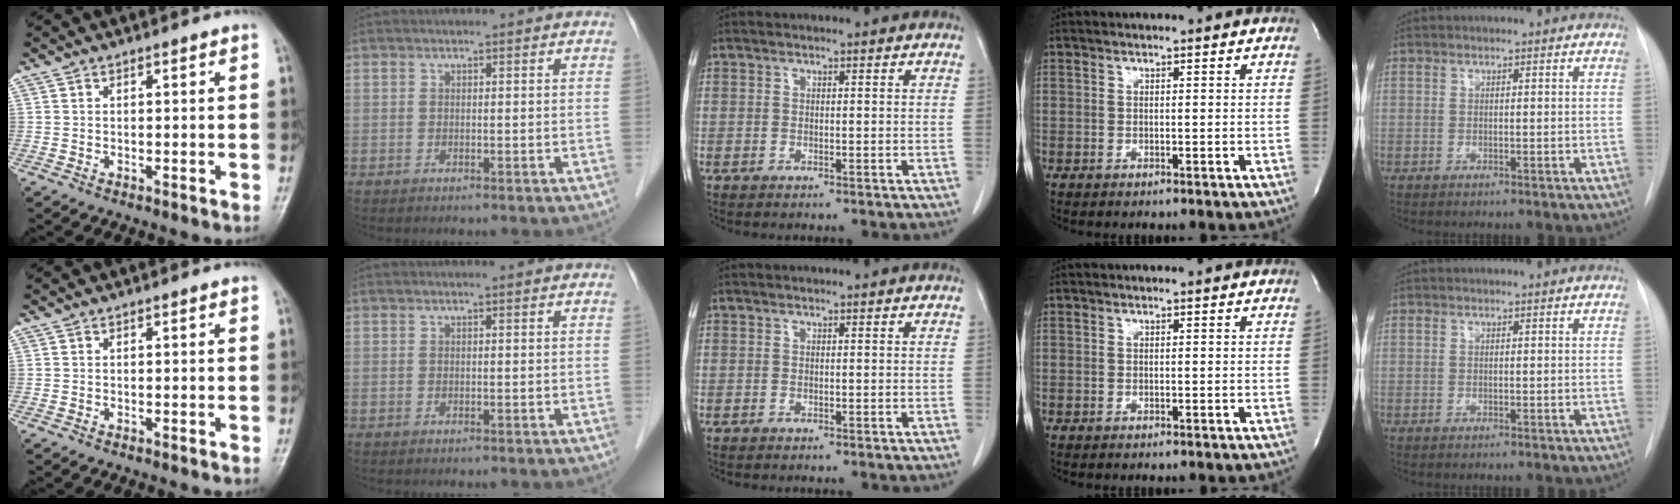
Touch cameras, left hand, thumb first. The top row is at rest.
{}